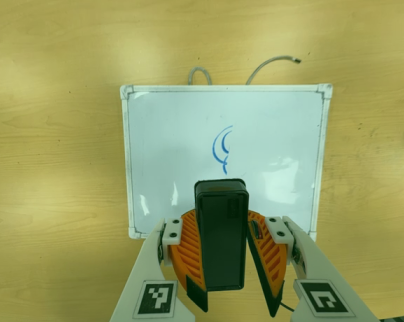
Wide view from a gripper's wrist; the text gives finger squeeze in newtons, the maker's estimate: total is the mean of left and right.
{"total": 8.2, "left": 8.7, "right": 7.7}